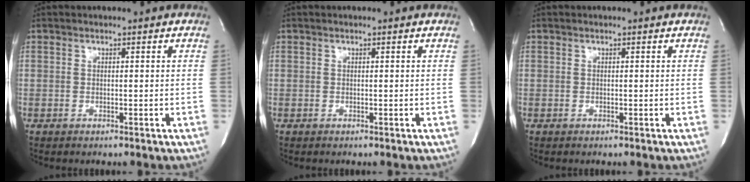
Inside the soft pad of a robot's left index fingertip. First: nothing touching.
{"total": 0.0}
{"total": 0.0}